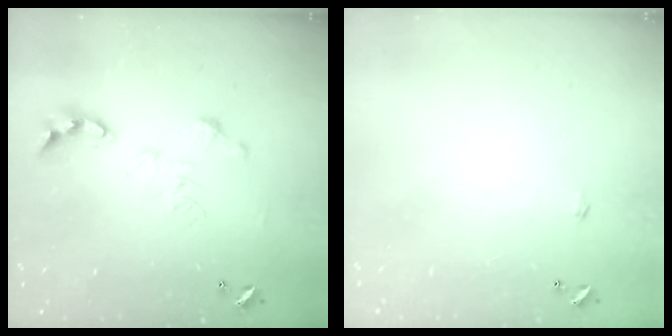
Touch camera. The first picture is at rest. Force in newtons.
{"total": 0.6, "press": 0.6, "slide": 0.2}